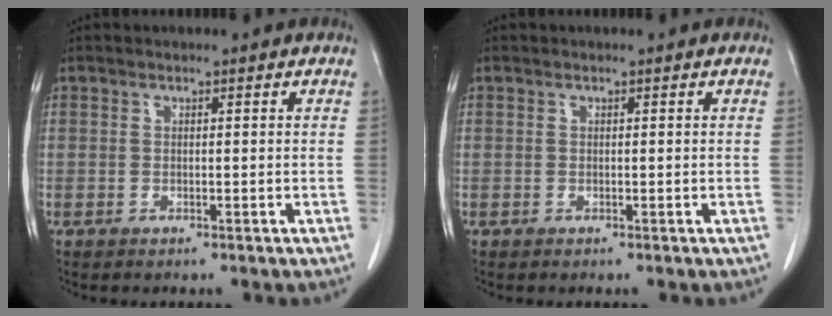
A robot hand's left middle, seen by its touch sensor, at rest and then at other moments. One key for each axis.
{"total": 0.0}